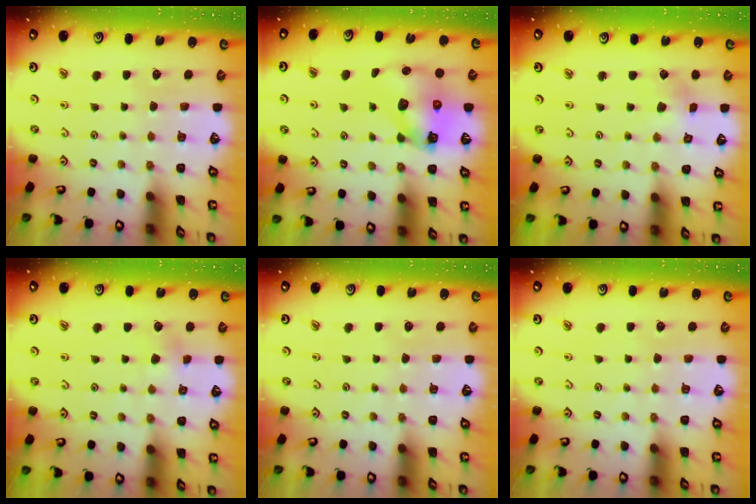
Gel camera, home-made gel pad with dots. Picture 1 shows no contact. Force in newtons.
{"total": 10.6, "press": 10.5, "slide": 1.3}
{"total": 2.1, "press": 2.1, "slide": 0.1}
{"total": 3.8, "press": 3.8, "slide": 0.7}
{"total": 0.0}
{"total": 0.0}